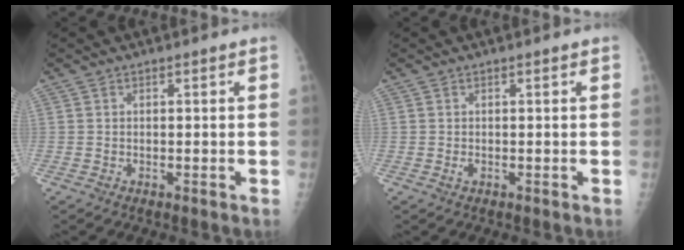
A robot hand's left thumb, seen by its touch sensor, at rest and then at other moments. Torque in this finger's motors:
{"motor_torque": [-0.02, 0.00, 0.05, -0.04, 0.00]}